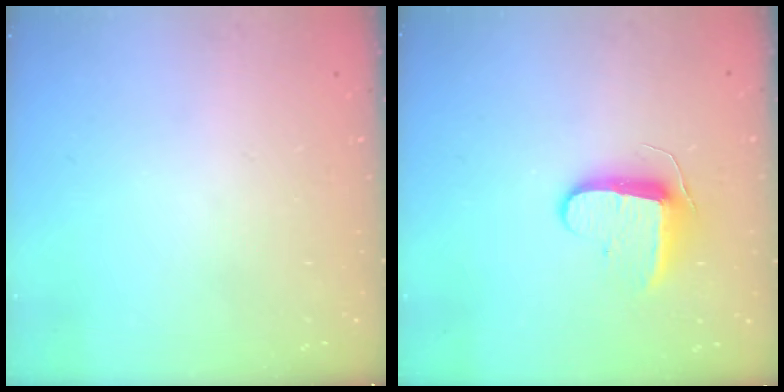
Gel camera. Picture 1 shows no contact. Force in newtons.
{"total": 9.2, "press": 9.2, "slide": 0.7}